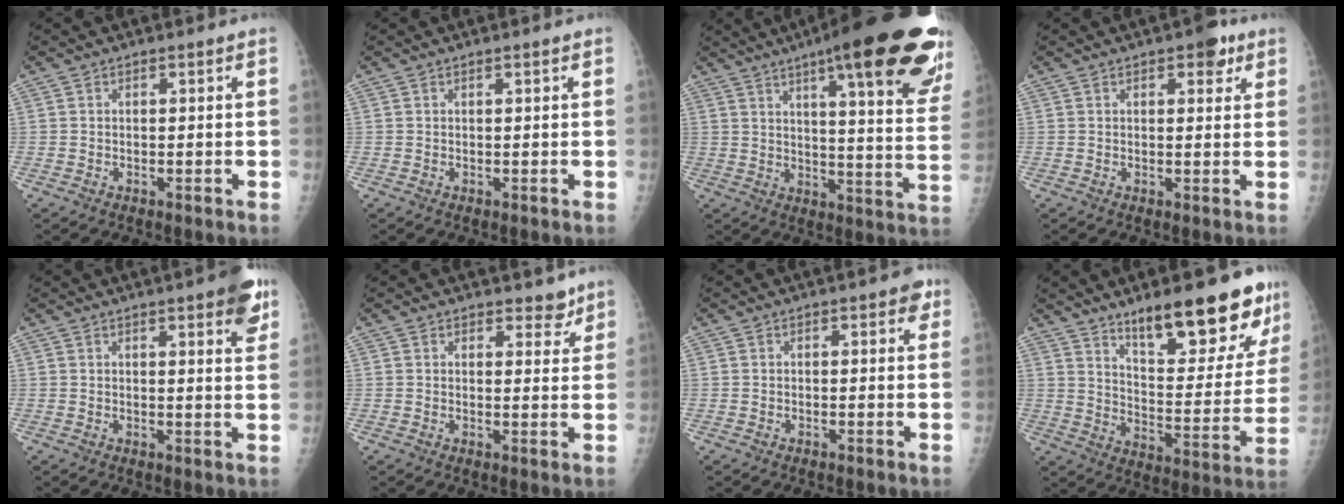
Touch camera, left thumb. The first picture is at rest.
{"total": 0.5, "force": [0.3, 0.1, 0.4], "torque": [-0.005, 0.001, 0.005]}
{"total": 29.0, "force": [17.3, 5.8, 22.6], "torque": [-0.237, -0.043, 0.223]}
{"total": 4.4, "force": [2.4, 2.1, 3.0], "torque": [-0.019, -0.006, 0.025]}
{"total": 7.2, "force": [4.0, 1.7, 5.7], "torque": [-0.058, -0.014, 0.045]}
{"total": 3.6, "force": [2.9, 1.8, 1.0], "torque": [0.013, -0.018, 0.038]}
{"total": 2.3, "force": [1.1, 1.2, 1.7], "torque": [-0.006, 0.001, 0.007]}
{"total": 21.2, "force": [14.4, 6.1, 14.4], "torque": [-0.156, -0.087, 0.218]}